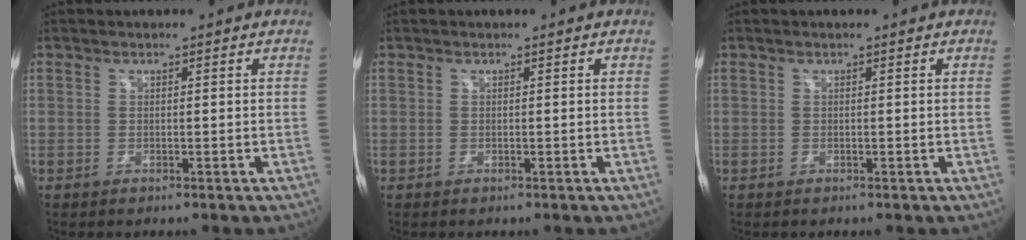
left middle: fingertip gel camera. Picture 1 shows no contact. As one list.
[{"total": 0.0}, {"total": 0.0}]